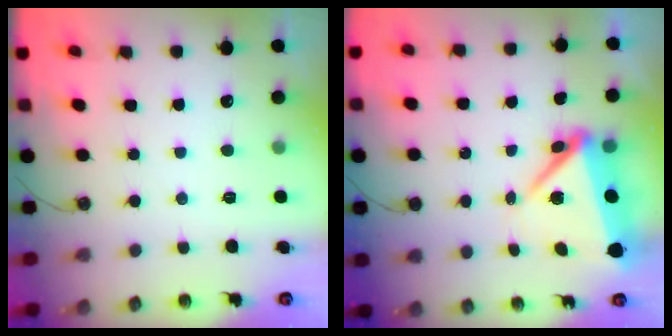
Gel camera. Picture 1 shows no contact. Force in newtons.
{"total": 9.2, "press": 8.3, "slide": 4.1}